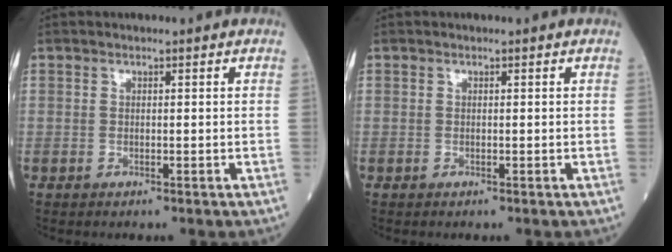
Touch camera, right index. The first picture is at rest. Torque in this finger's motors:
{"motor_torque": [0.00, 0.00, 0.00, -0.01]}